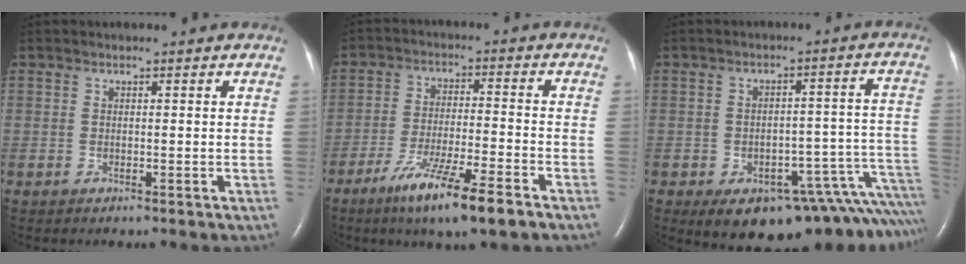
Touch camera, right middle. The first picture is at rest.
{"total": 11.4, "force": [-7.3, 0.3, 8.8], "torque": [-0.164, -0.030, -0.125]}
{"total": 17.2, "force": [-13.6, 5.8, 8.7], "torque": [-0.022, 0.056, -0.161]}